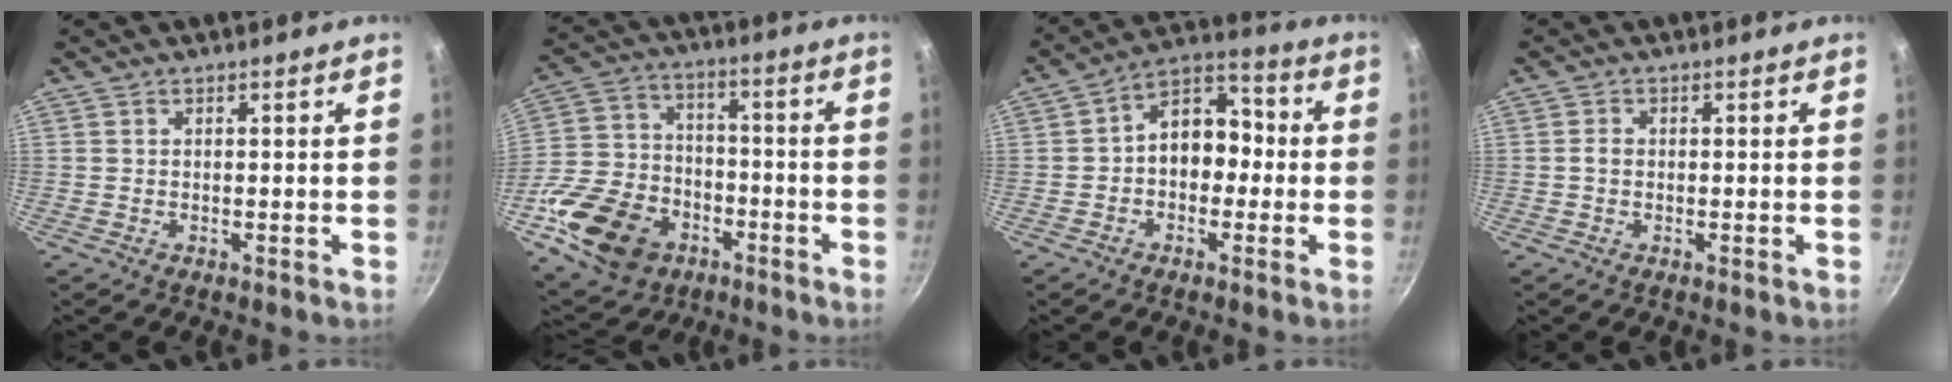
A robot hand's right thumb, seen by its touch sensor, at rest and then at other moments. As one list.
[{"total": 19.1, "force": [-8.6, 13.6, 10.2], "torque": [-0.188, 0.045, -0.151]}, {"total": 10.8, "force": [-0.5, 7.5, 7.8], "torque": [-0.084, 0.043, -0.024]}, {"total": 1.3, "force": [-0.2, 1.0, 0.8], "torque": [-0.012, 0.002, -0.004]}]